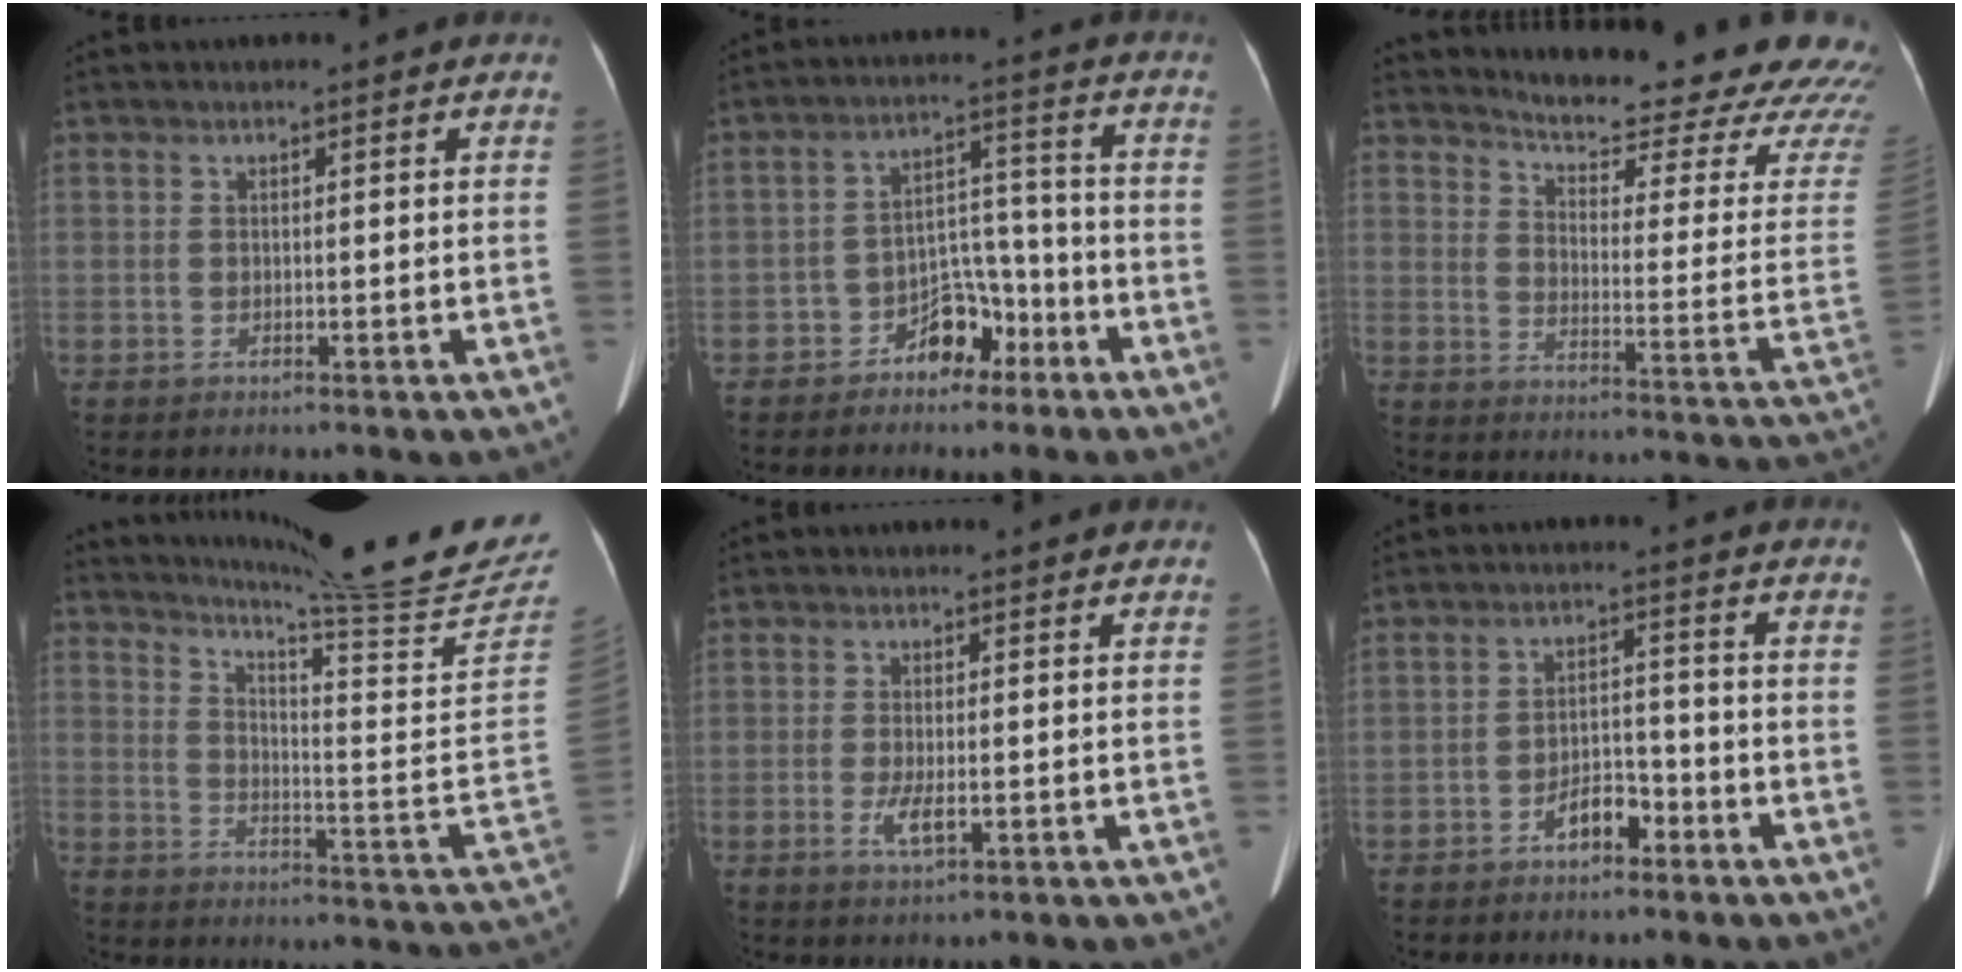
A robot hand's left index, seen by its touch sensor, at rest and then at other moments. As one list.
[{"total": 6.4, "force": [-4.2, 3.7, 3.1], "torque": [-0.052, 0.031, -0.068]}, {"total": 24.1, "force": [22.2, 2.8, 9.0], "torque": [-0.124, -0.100, 0.261]}, {"total": 21.5, "force": [19.1, -2.7, 9.5], "torque": [-0.155, -0.105, 0.256]}, {"total": 3.0, "force": [-0.6, 0.9, 2.8], "torque": [-0.055, -0.004, -0.007]}, {"total": 4.2, "force": [-2.7, 2.0, 2.5], "torque": [-0.044, 0.012, -0.047]}]